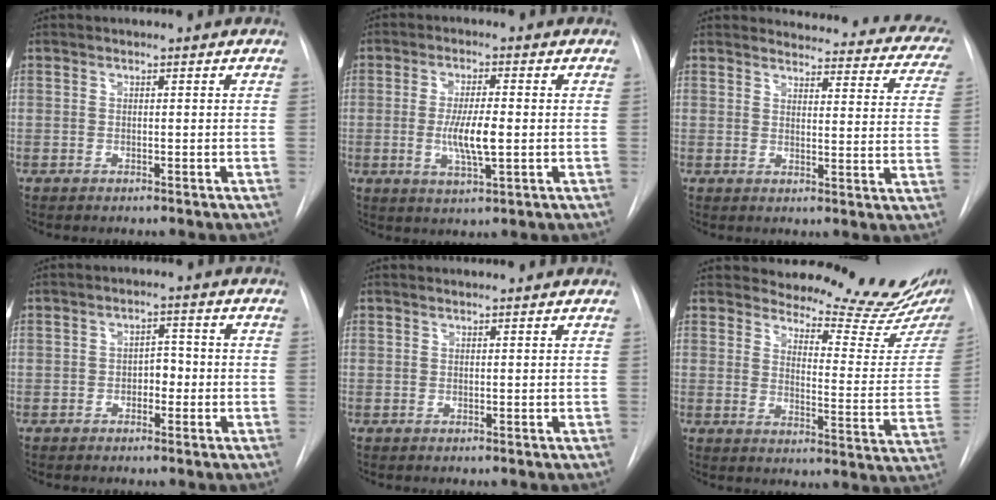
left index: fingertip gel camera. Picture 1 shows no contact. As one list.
[{"total": 6.5, "force": [-1.5, 1.0, 6.3], "torque": [-0.122, -0.015, -0.023]}, {"total": 20.8, "force": [19.5, 5.2, 4.9], "torque": [-0.034, -0.075, 0.193]}, {"total": 2.8, "force": [-1.5, 1.6, 1.8], "torque": [-0.020, 0.002, -0.024]}, {"total": 0.7, "force": [0.7, 0.0, 0.0], "torque": [-0.008, 0.007, 0.012]}, {"total": 17.0, "force": [15.7, 1.5, 6.1], "torque": [-0.071, -0.113, 0.181]}]